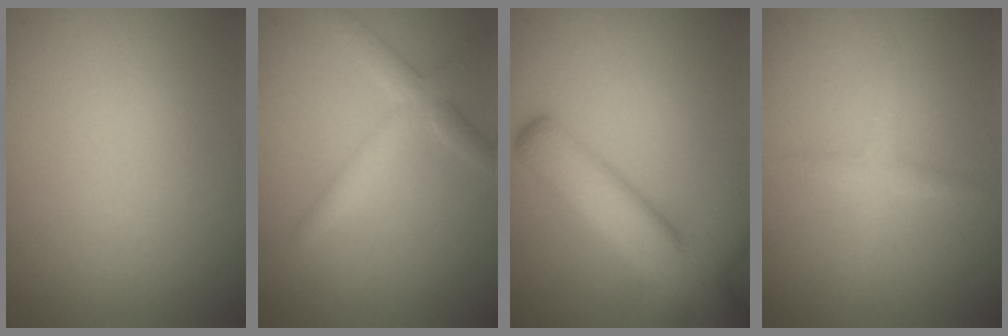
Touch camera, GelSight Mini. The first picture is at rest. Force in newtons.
{"total": 2.8, "press": 2.8, "slide": 0.1}
{"total": 7.6, "press": 7.6, "slide": 0.5}
{"total": 1.3, "press": 1.3, "slide": 0.0}